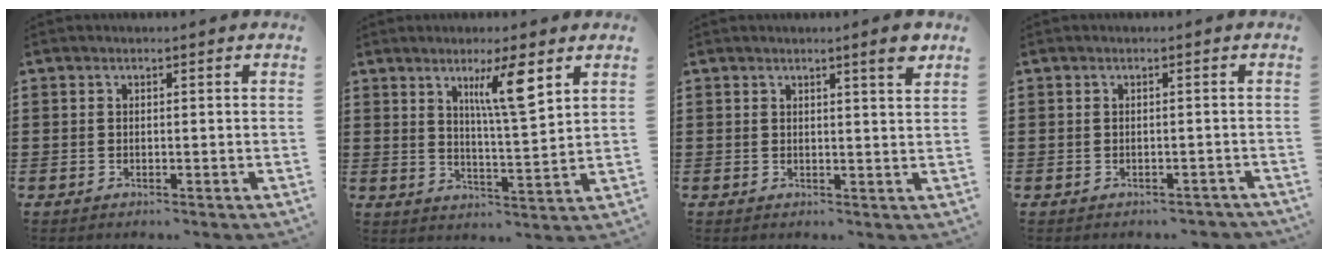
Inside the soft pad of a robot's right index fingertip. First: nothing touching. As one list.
[{"total": 7.8, "force": [4.2, 1.0, 6.5], "torque": [-0.114, -0.002, 0.065]}, {"total": 3.0, "force": [2.1, -0.2, 2.1], "torque": [-0.029, -0.007, 0.032]}, {"total": 1.2, "force": [-1.1, 0.5, 0.0], "torque": [-0.005, -0.001, -0.023]}]